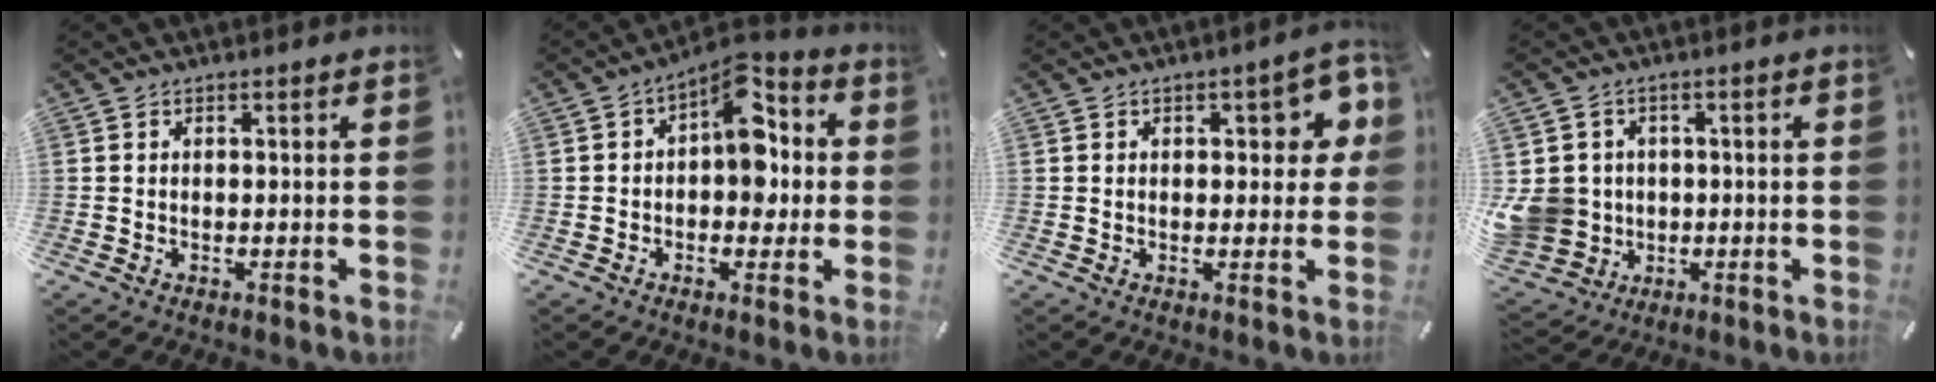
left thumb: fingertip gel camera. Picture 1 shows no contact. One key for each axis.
{"total": 11.3, "fx": 2.3, "fy": 6.9, "fz": 8.6, "tx": -0.105, "ty": -0.017, "tz": 0.038}
{"total": 7.5, "fx": 1.9, "fy": 3.5, "fz": 6.3, "tx": -0.071, "ty": -0.005, "tz": 0.023}
{"total": 9.0, "fx": 0.1, "fy": 8.7, "fz": 2.2, "tx": -0.077, "ty": 0.002, "tz": 0.007}